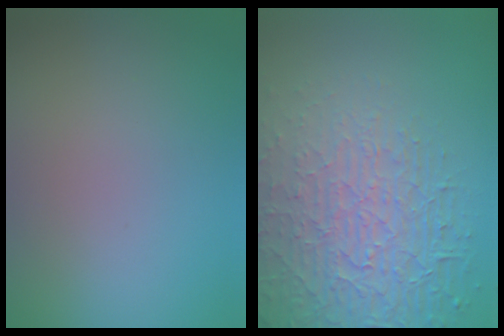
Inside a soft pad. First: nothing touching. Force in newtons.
{"total": 7.8, "press": 5.5, "slide": 5.5}